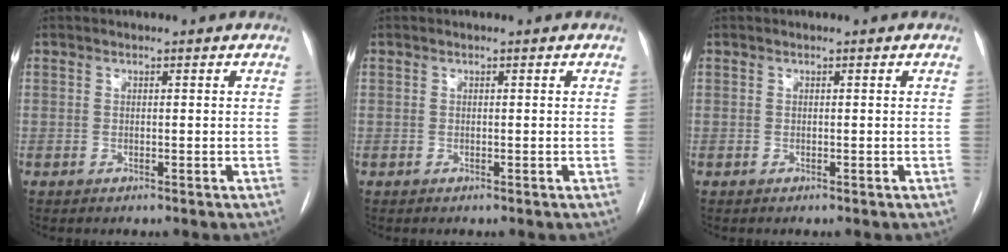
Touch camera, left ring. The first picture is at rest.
{"total": 0.0}
{"total": 0.0}